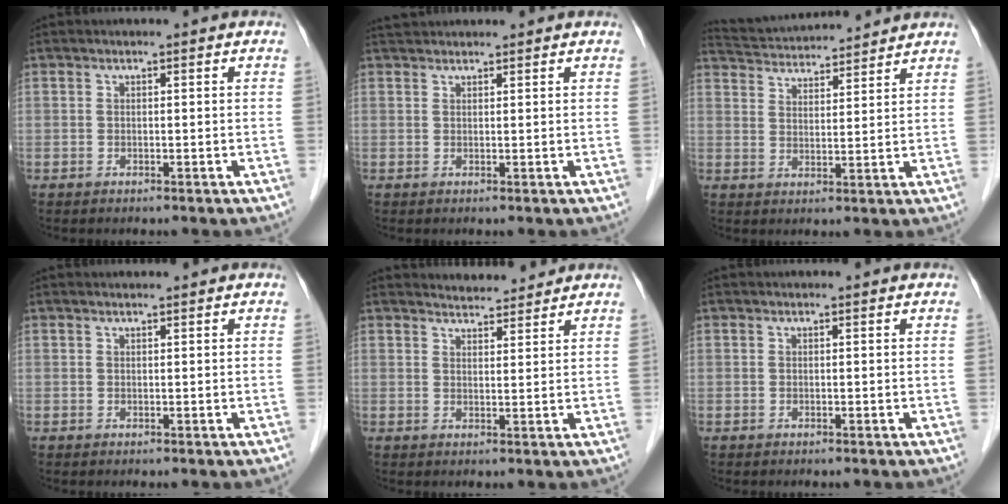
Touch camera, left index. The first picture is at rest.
{"total": 3.1, "force": [3.0, 0.5, 0.7], "torque": [-0.010, 0.032, 0.053]}
{"total": 12.0, "force": [11.5, 1.1, 3.2], "torque": [-0.067, 0.024, 0.183]}
{"total": 0.6, "force": [0.6, -0.1, 0.1], "torque": [-0.006, 0.004, 0.012]}
{"total": 4.2, "force": [4.1, 0.7, 0.2], "torque": [-0.009, 0.008, 0.059]}
{"total": 0.0}